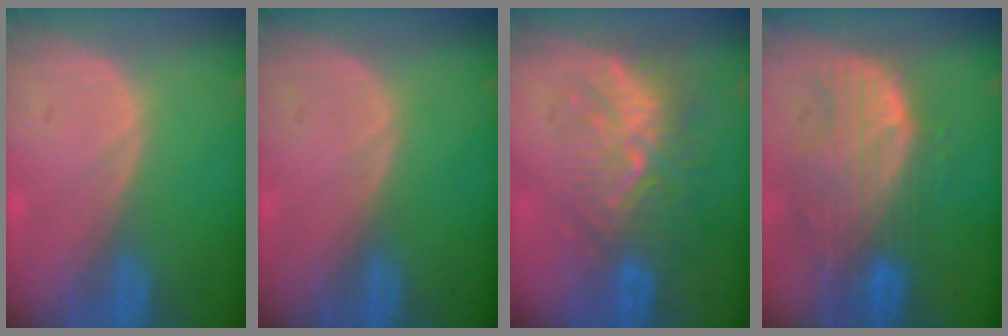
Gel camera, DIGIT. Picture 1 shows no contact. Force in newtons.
{"total": 0.0}
{"total": 9.3, "press": 8.6, "slide": 3.5}
{"total": 9.9, "press": 8.7, "slide": 4.8}